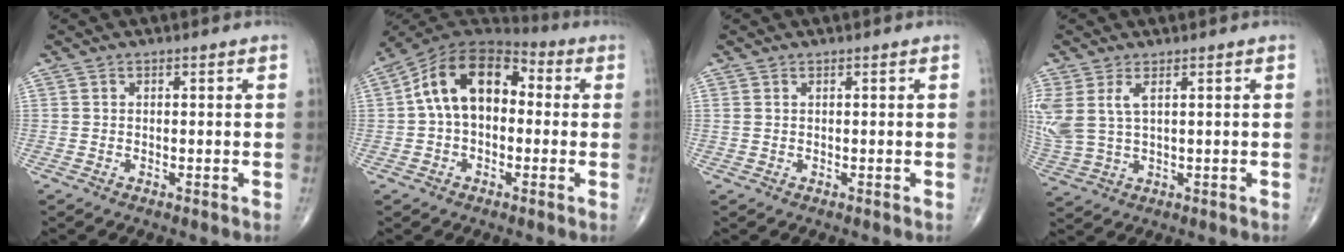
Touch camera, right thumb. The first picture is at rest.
{"total": 15.3, "force": [1.3, 9.9, 11.5], "torque": [-0.172, 0.044, 0.008]}
{"total": 0.7, "force": [0.3, 0.4, 0.5], "torque": [-0.012, 0.008, 0.009]}
{"total": 9.2, "force": [2.8, 4.8, 7.4], "torque": [-0.192, 0.000, 0.070]}